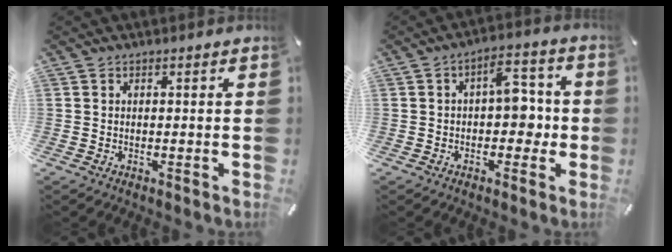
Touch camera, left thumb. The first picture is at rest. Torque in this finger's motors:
{"motor_torque": [0.99, 1.23, 0.49, -0.18, 0.13]}